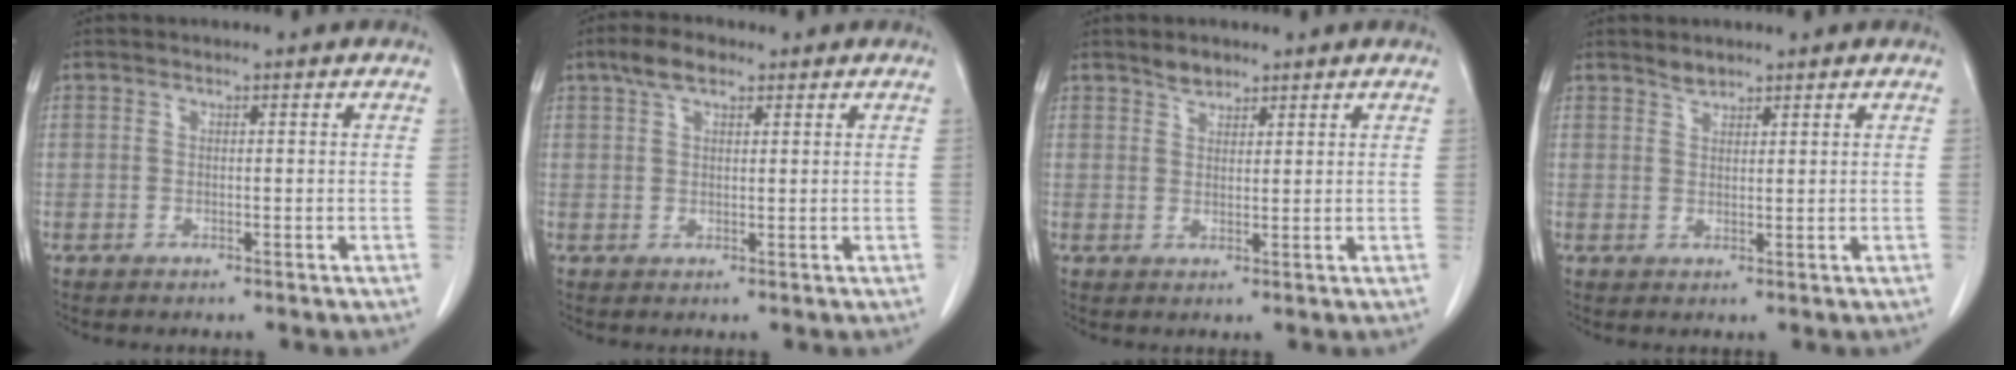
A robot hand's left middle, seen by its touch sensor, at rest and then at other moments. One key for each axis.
{"total": 4.0, "fx": 2.6, "fy": 1.7, "fz": 2.6, "tx": -0.055, "ty": 0.012, "tz": 0.049}
{"total": 2.1, "fx": 1.8, "fy": 0.9, "fz": 0.6, "tx": -0.011, "ty": 0.000, "tz": 0.032}
{"total": 1.5, "fx": 1.4, "fy": 0.5, "fz": 0.3, "tx": -0.007, "ty": -0.002, "tz": 0.026}